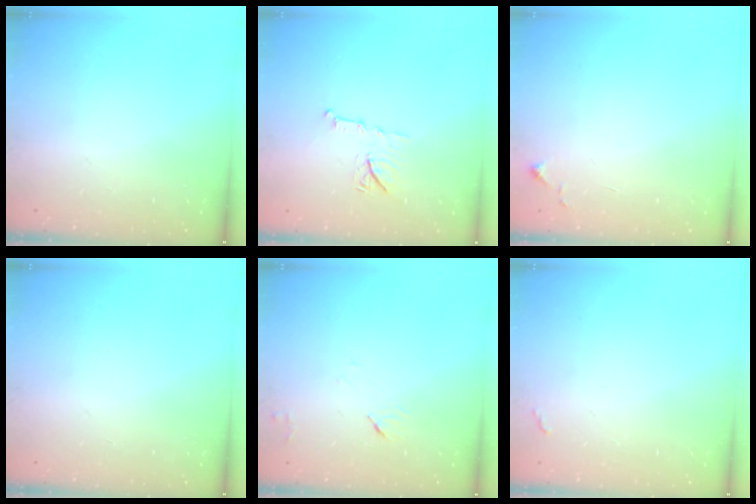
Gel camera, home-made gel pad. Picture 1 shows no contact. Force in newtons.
{"total": 8.6, "press": 8.5, "slide": 1.1}
{"total": 3.2, "press": 3.2, "slide": 0.6}
{"total": 0.0}
{"total": 4.6, "press": 4.5, "slide": 0.6}
{"total": 2.8, "press": 2.8, "slide": 0.4}